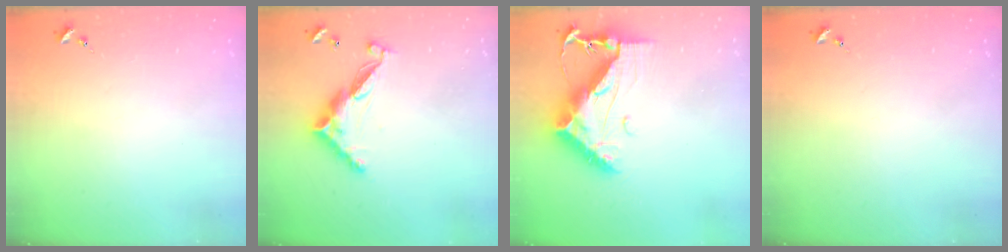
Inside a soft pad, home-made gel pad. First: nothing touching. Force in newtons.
{"total": 11.7, "press": 11.7, "slide": 0.3}
{"total": 13.2, "press": 13.2, "slide": 1.2}
{"total": 0.0}